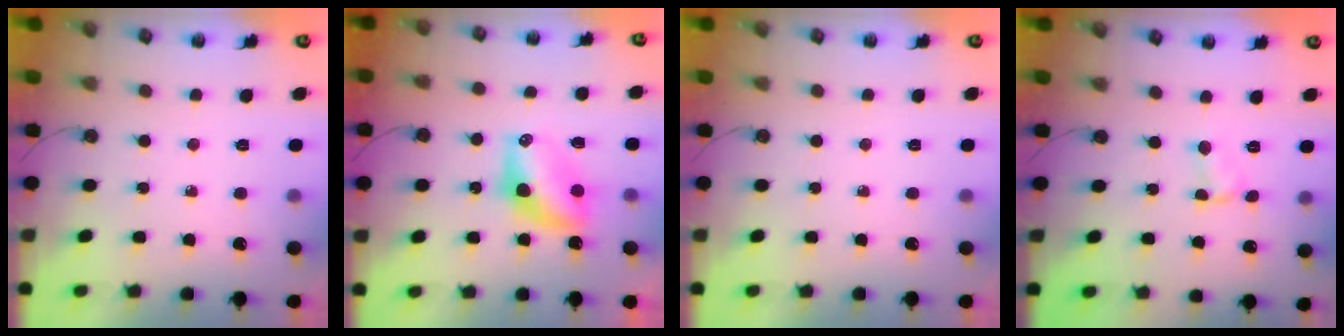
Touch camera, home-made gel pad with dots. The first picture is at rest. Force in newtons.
{"total": 8.0, "press": 8.0, "slide": 0.4}
{"total": 0.0}
{"total": 2.5, "press": 2.5, "slide": 0.4}